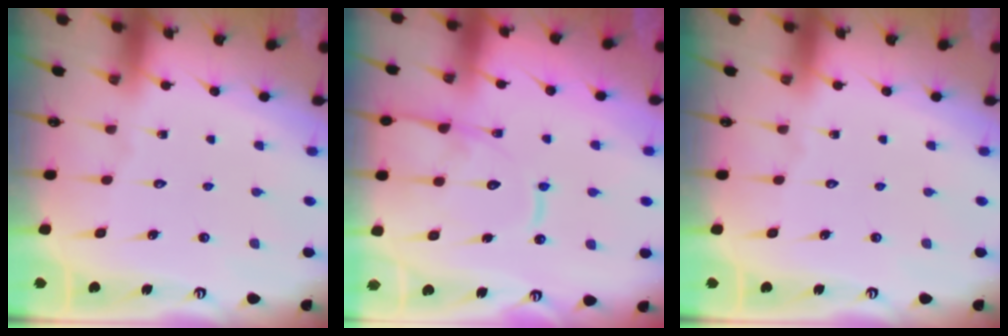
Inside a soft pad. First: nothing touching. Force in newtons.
{"total": 13.7, "press": 13.6, "slide": 1.4}
{"total": 0.0}